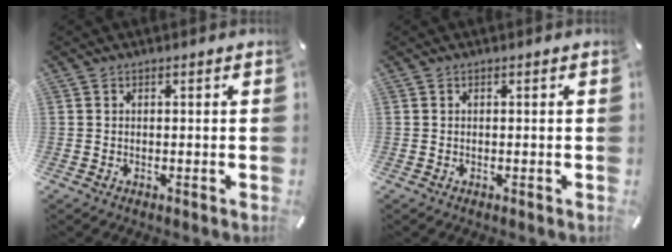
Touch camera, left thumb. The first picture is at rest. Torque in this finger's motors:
{"motor_torque": [0.00, 0.00, -0.03, 0.06, 0.00]}